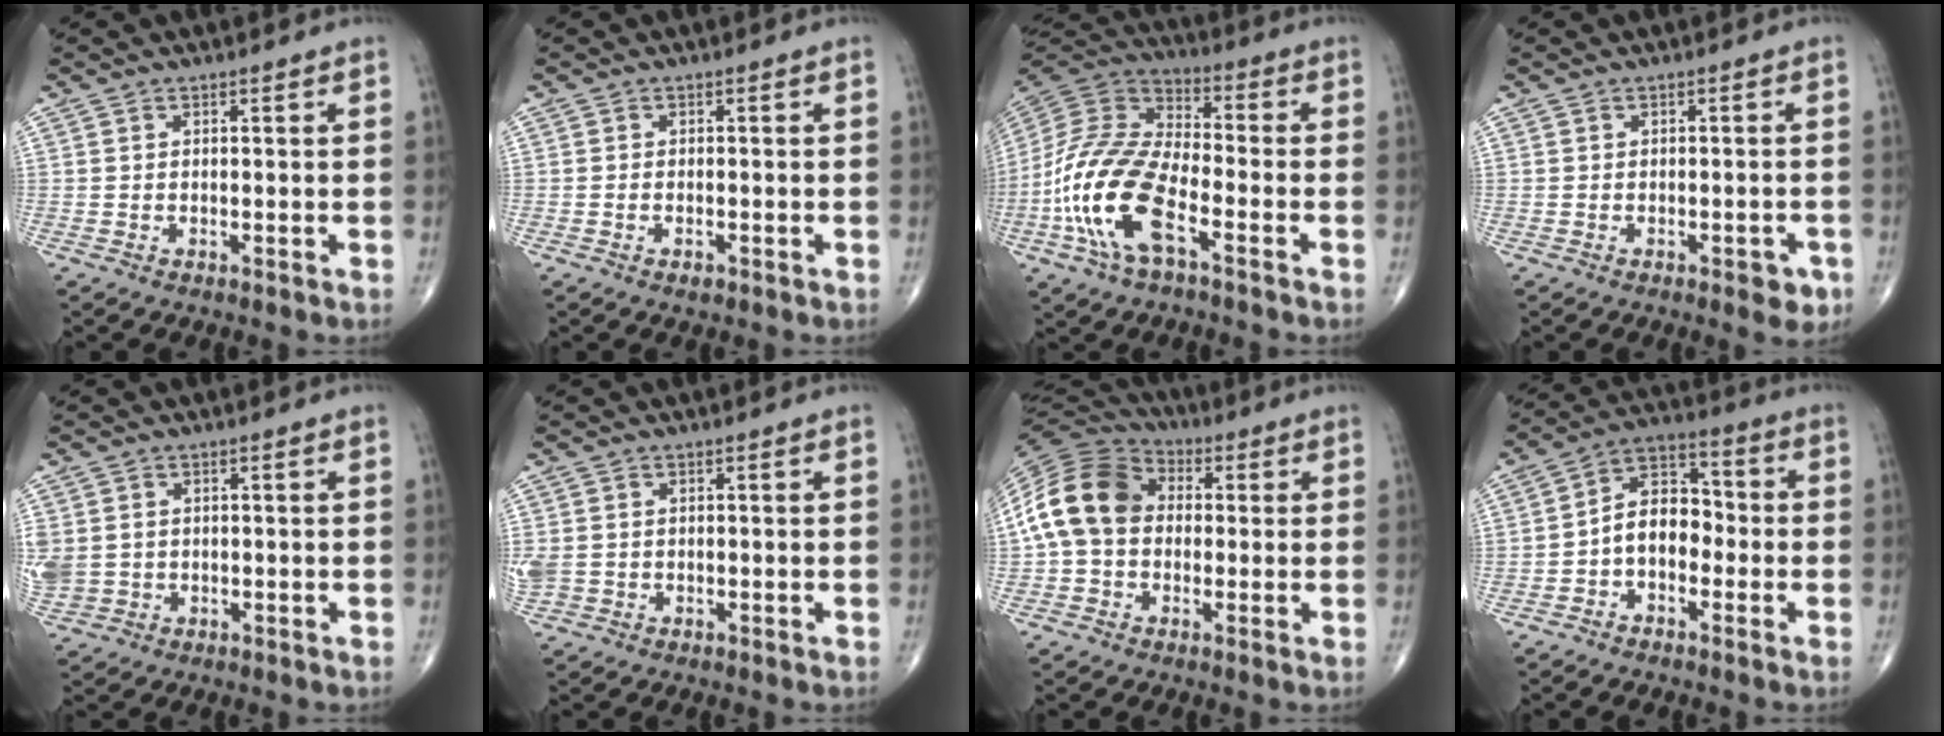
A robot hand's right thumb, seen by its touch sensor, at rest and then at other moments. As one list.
[{"total": 1.2, "force": [-0.7, 0.7, 0.8], "torque": [-0.015, 0.003, -0.009]}, {"total": 18.3, "force": [-6.9, 8.0, 14.9], "torque": [-0.316, 0.032, -0.135]}, {"total": 3.4, "force": [-1.7, 1.6, 2.5], "torque": [-0.018, 0.008, -0.017]}, {"total": 8.5, "force": [0.0, 7.5, 4.1], "torque": [-0.125, 0.006, 0.018]}, {"total": 4.4, "force": [-0.2, 3.7, 2.3], "torque": [-0.068, 0.006, 0.004]}, {"total": 14.5, "force": [0.6, 11.1, 9.2], "torque": [-0.173, 0.037, -0.001]}, {"total": 9.0, "force": [-2.0, 6.2, 6.2], "torque": [-0.077, 0.038, -0.051]}]